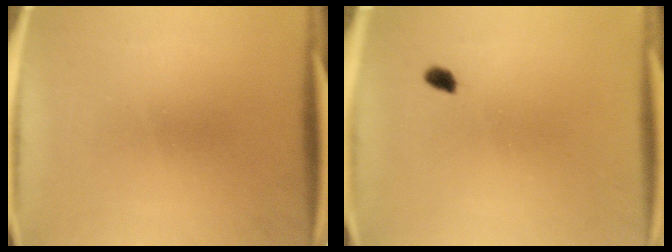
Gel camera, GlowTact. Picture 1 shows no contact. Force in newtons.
{"total": 1.5}